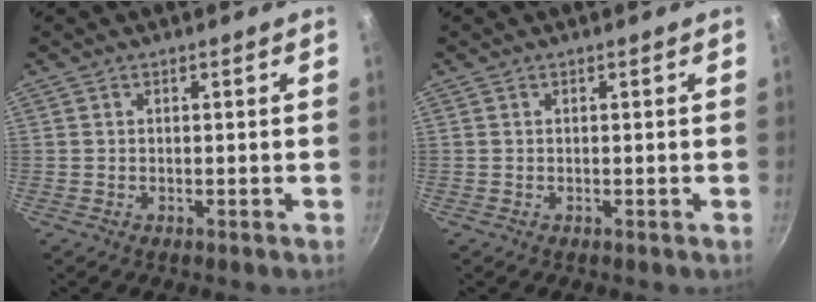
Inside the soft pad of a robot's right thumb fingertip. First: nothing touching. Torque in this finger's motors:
{"motor_torque": [-0.30, 0.03, 0.02, -0.02, 0.03]}